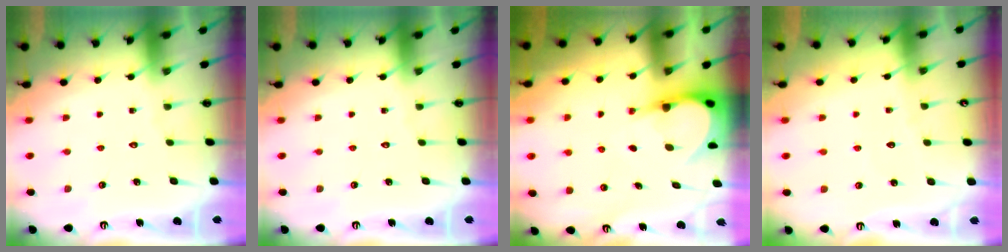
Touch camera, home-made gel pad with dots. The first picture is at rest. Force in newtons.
{"total": 0.0}
{"total": 5.4, "press": 5.4, "slide": 0.4}
{"total": 2.4, "press": 2.4, "slide": 0.2}